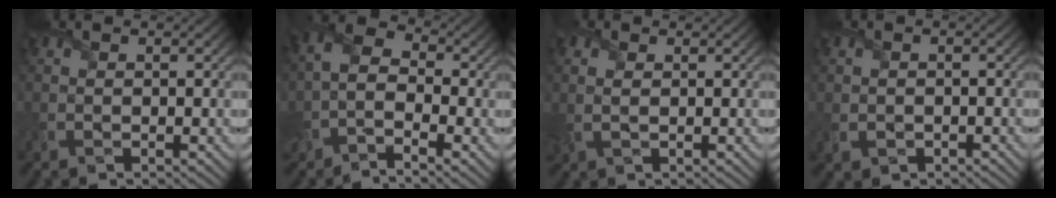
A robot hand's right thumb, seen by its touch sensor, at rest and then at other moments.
{"total": 5.4, "force": [-2.0, 3.0, 4.1], "torque": [-0.085, 0.009, -0.054]}
{"total": 2.5, "force": [0.6, 1.7, 1.7], "torque": [-0.054, 0.008, 0.011]}
{"total": 1.0, "force": [-0.6, 0.7, 0.2], "torque": [-0.008, -0.003, -0.011]}